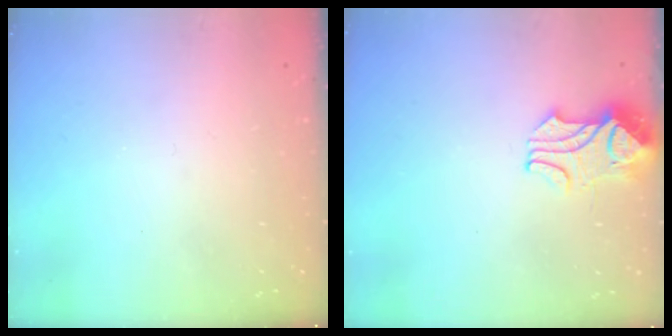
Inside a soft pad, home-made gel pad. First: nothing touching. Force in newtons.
{"total": 2.2, "press": 2.1, "slide": 0.8}